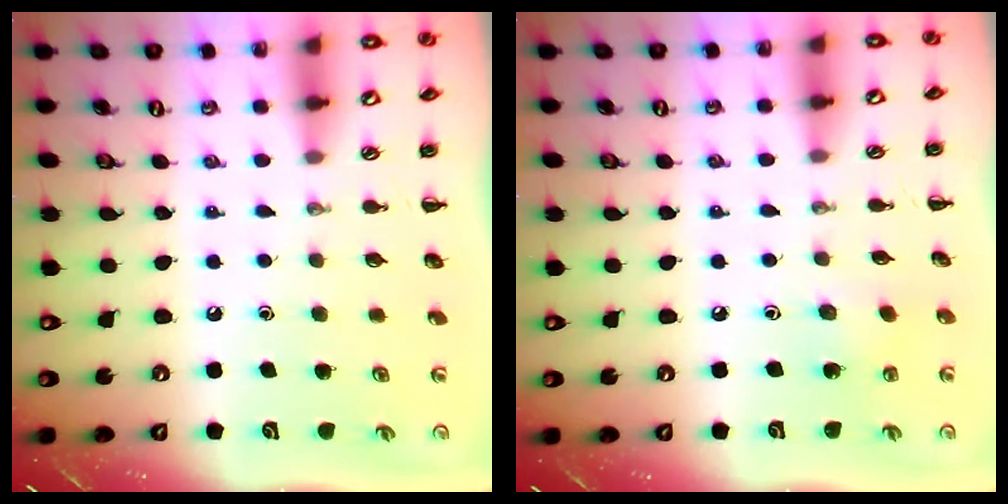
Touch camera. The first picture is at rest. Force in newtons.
{"total": 2.4, "press": 2.2, "slide": 0.8}